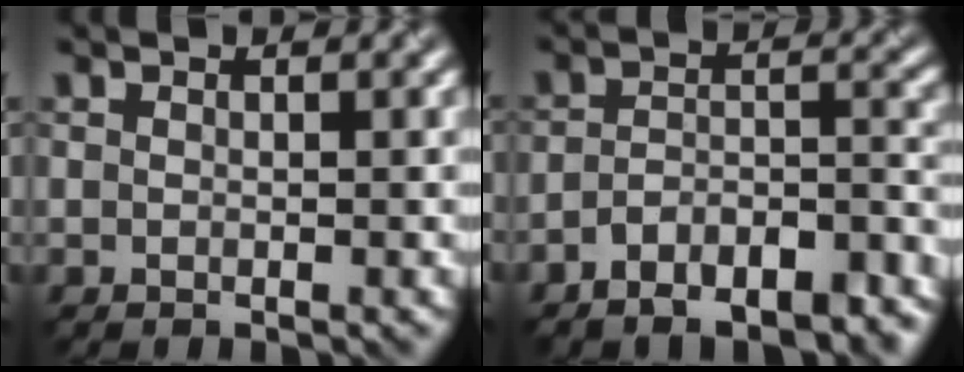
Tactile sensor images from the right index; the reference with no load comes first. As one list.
[{"total": 8.1, "force": [-6.2, 2.9, 4.4], "torque": [-0.070, 0.002, -0.101]}]